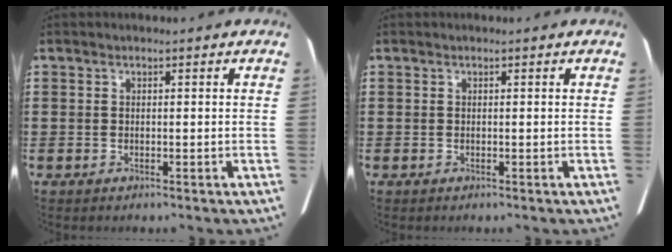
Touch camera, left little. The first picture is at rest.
{"total": 0.0}